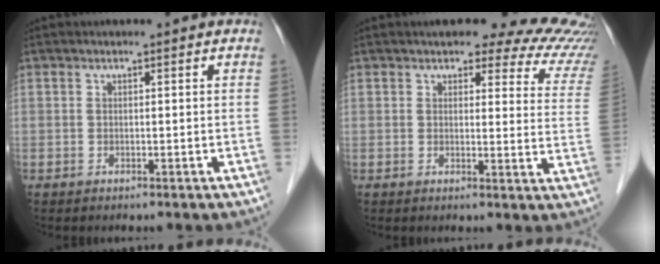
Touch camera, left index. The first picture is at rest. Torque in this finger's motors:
{"motor_torque": [0.97, -1.04, 0.26, 0.04]}